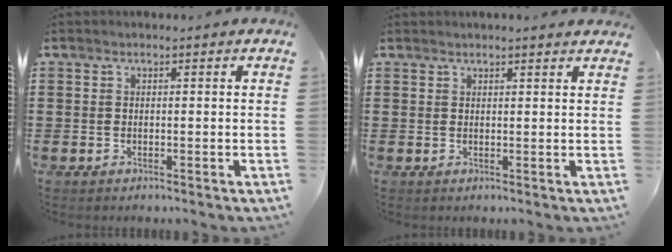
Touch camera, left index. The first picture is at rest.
{"total": 1.3, "force": [1.3, 0.0, 0.4], "torque": [-0.010, 0.000, 0.024]}